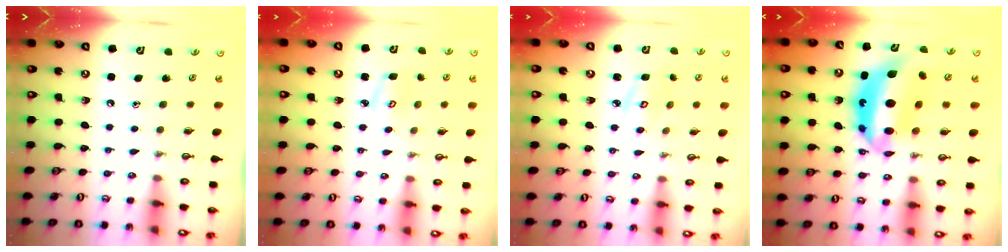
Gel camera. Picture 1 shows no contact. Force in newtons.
{"total": 3.9, "press": 3.8, "slide": 0.4}
{"total": 3.8, "press": 3.8, "slide": 0.3}
{"total": 16.6, "press": 16.6, "slide": 1.3}